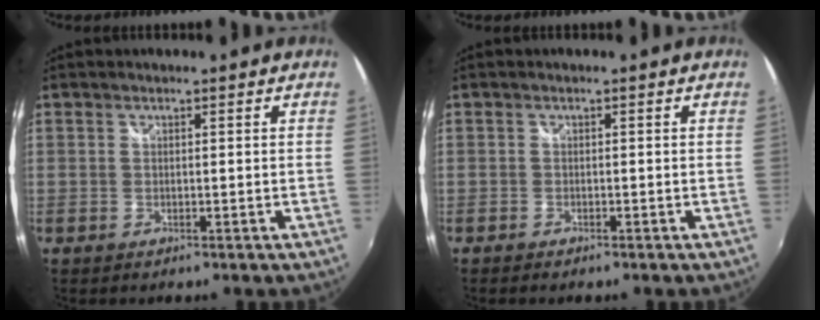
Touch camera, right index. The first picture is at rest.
{"total": 1.0, "force": [-0.9, 0.4, 0.2], "torque": [-0.009, -0.004, -0.018]}